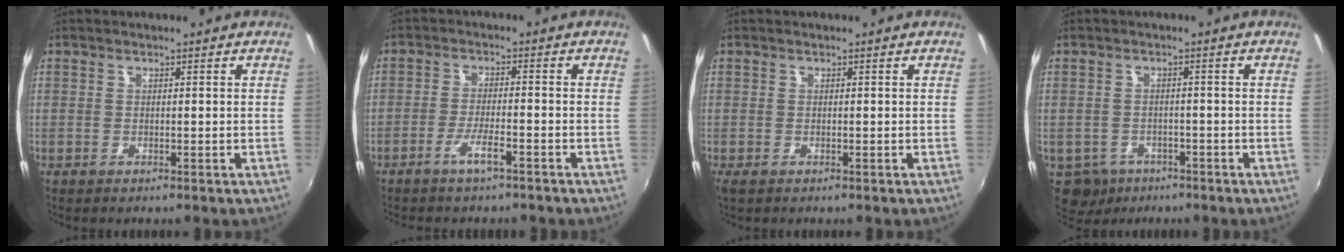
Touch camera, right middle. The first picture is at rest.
{"total": 3.9, "force": [-2.9, 0.5, 2.6], "torque": [-0.063, -0.001, -0.054]}
{"total": 0.7, "force": [-0.3, 0.2, 0.6], "torque": [-0.012, -0.002, -0.006]}
{"total": 6.8, "force": [-3.6, 5.3, 2.2], "torque": [-0.065, -0.012, -0.050]}